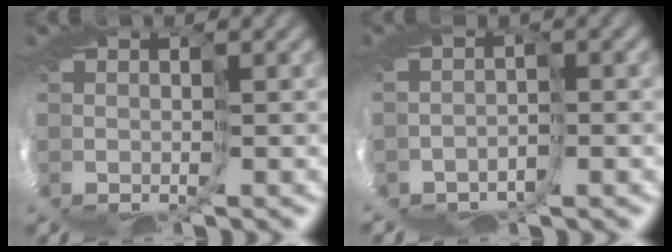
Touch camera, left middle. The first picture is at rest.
{"total": 4.0, "force": [-3.0, -1.3, -2.3], "torque": [0.029, 0.001, -0.043]}